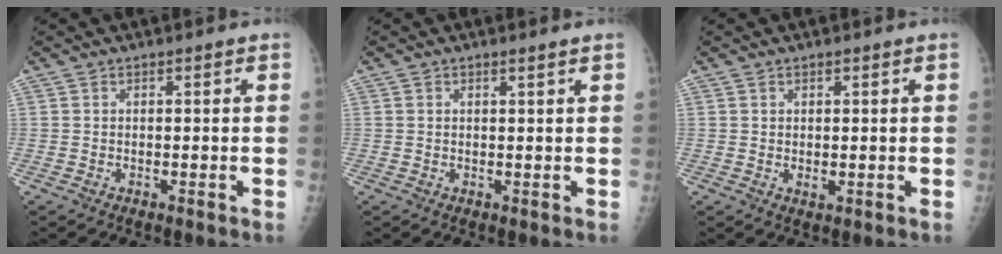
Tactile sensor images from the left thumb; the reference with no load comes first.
{"total": 0.8, "force": [0.5, -0.1, 0.6], "torque": [-0.014, -0.005, 0.010]}
{"total": 1.4, "force": [0.3, 0.7, 1.2], "torque": [-0.013, -0.009, 0.007]}